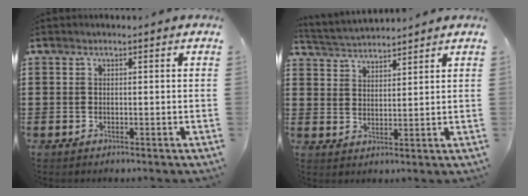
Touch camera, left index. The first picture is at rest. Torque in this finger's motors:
{"motor_torque": [-0.92, 1.21, 0.03, 0.01]}